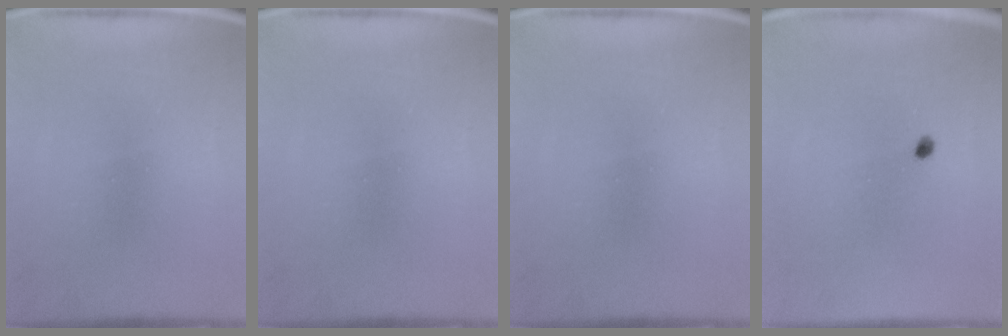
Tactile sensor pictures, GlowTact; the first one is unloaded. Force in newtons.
{"total": 0.0}
{"total": 0.0}
{"total": 0.9}